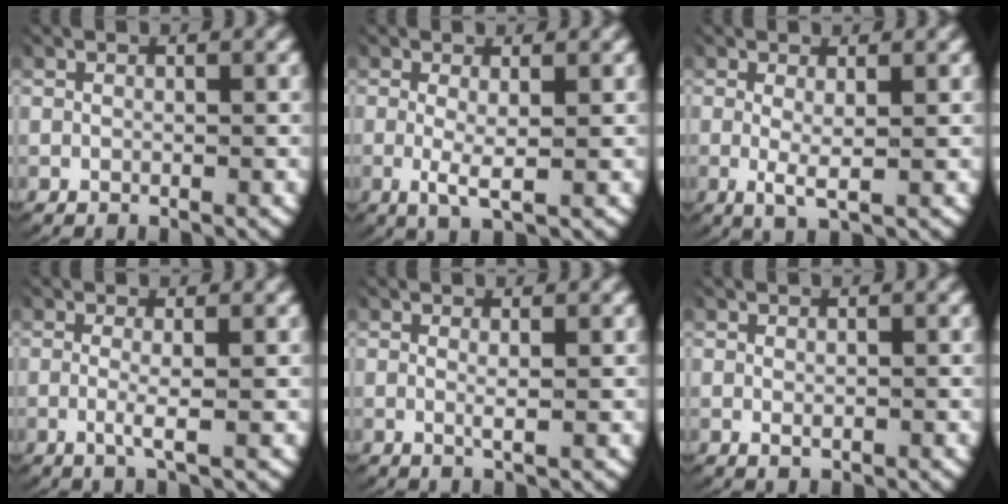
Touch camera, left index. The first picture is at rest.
{"total": 2.7, "force": [-0.3, 0.6, 2.6], "torque": [-0.063, -0.021, 0.005]}
{"total": 2.4, "force": [0.0, 0.6, 2.3], "torque": [-0.058, -0.020, 0.008]}
{"total": 1.9, "force": [-0.3, 0.1, 1.9], "torque": [-0.052, -0.014, -0.001]}
{"total": 1.1, "force": [0.3, -0.1, 1.0], "torque": [-0.028, -0.011, 0.009]}
{"total": 0.5, "force": [0.0, 0.3, 0.5], "torque": [-0.014, -0.008, 0.006]}